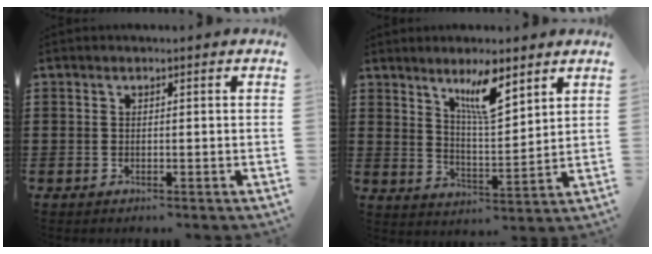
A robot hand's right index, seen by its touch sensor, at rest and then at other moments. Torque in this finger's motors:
{"motor_torque": [0.10, 0.13, 0.40, 0.05]}